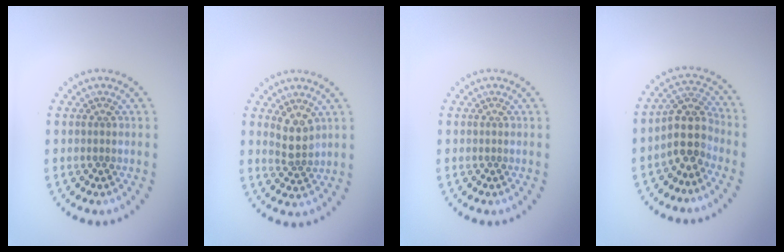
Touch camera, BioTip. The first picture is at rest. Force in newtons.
{"total": 2.4, "press": 2.1, "slide": 1.2}
{"total": 0.0}
{"total": 3.8, "press": 3.1, "slide": 2.2}